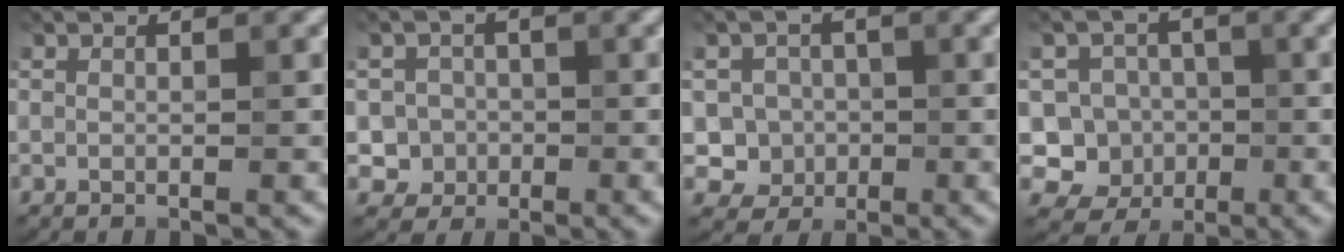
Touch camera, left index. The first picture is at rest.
{"total": 3.3, "force": [-0.9, 3.2, 0.4], "torque": [0.023, 0.001, -0.026]}
{"total": 3.4, "force": [-0.6, 3.3, 0.7], "torque": [0.007, 0.005, -0.023]}
{"total": 5.2, "force": [-1.4, 4.9, 1.3], "torque": [0.004, 0.009, -0.045]}